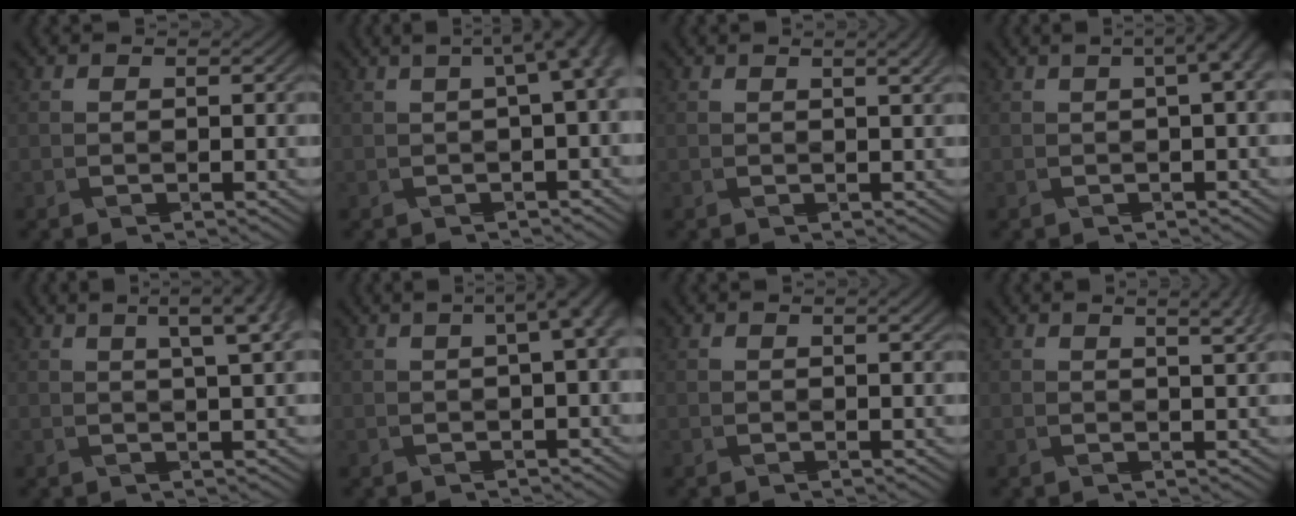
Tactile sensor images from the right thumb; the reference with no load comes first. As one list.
[{"total": 7.1, "force": [1.0, 2.5, 6.6], "torque": [-0.102, 0.004, 0.018]}, {"total": 1.9, "force": [0.7, 0.5, 1.7], "torque": [-0.028, -0.001, 0.017]}, {"total": 4.9, "force": [1.1, 1.5, 4.5], "torque": [-0.071, 0.003, 0.023]}, {"total": 5.4, "force": [2.6, 0.7, 4.6], "torque": [-0.060, 0.015, 0.033]}, {"total": 5.3, "force": [1.0, 1.6, 5.0], "torque": [-0.077, 0.002, 0.019]}, {"total": 1.1, "force": [0.3, 0.4, 1.0], "torque": [-0.022, -0.002, 0.008]}, {"total": 2.8, "force": [1.5, 0.4, 2.3], "torque": [-0.034, 0.002, 0.030]}]